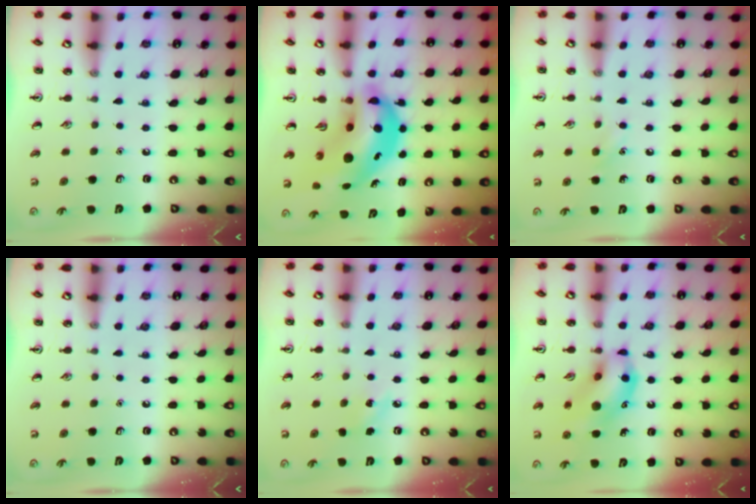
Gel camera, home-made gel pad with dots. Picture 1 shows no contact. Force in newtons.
{"total": 12.6, "press": 12.1, "slide": 3.6}
{"total": 5.9, "press": 5.6, "slide": 1.8}
{"total": 0.0}
{"total": 5.0, "press": 4.7, "slide": 1.5}
{"total": 13.0, "press": 12.7, "slide": 2.4}